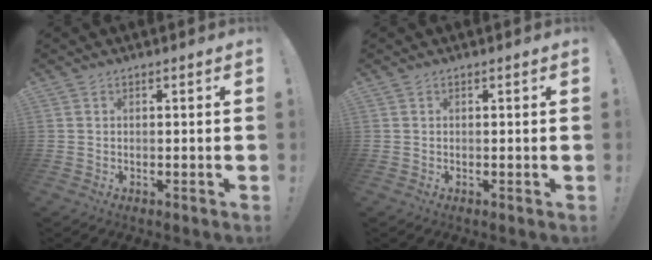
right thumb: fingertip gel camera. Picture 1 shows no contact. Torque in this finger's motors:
{"motor_torque": [-0.08, -0.27, -0.12, 0.13, -0.05]}